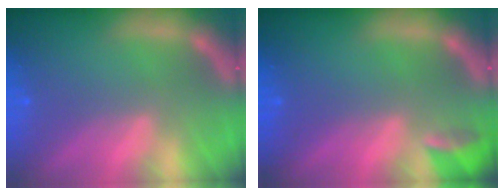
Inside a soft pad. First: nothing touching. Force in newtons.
{"total": 2.4}